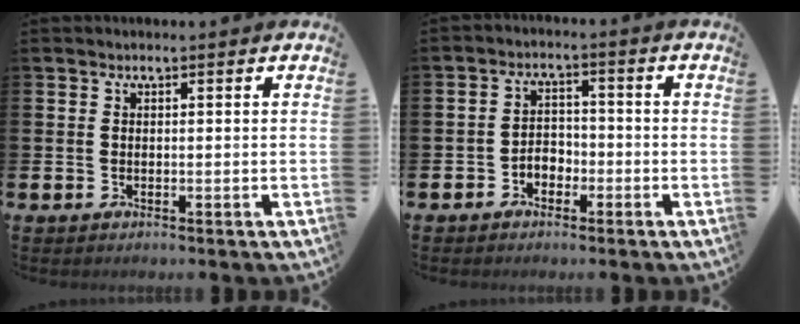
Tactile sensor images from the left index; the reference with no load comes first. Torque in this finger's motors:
{"motor_torque": [0.29, 0.04, 0.01, 0.06]}